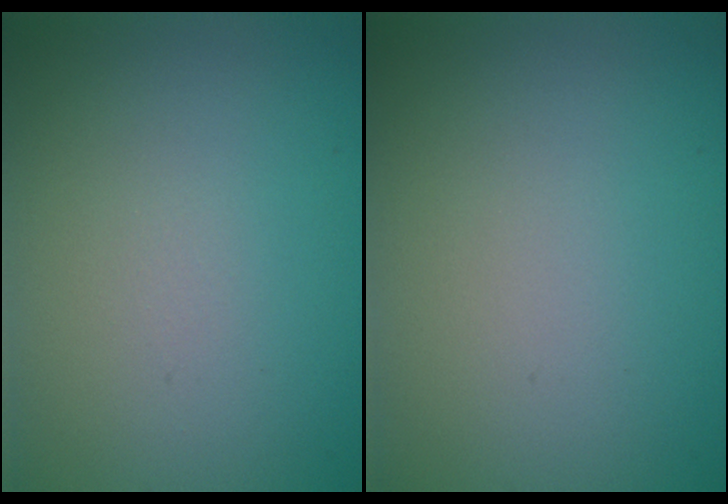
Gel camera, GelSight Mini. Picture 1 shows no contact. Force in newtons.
{"total": 0.0}